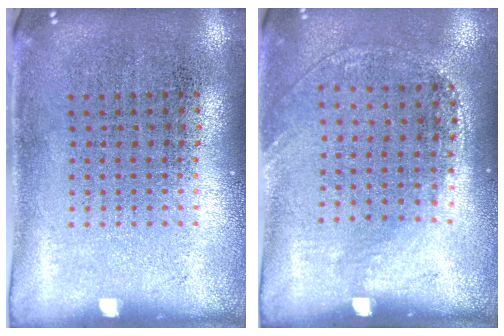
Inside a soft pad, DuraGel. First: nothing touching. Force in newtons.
{"total": 1.4, "press": 1.0, "slide": 1.0}